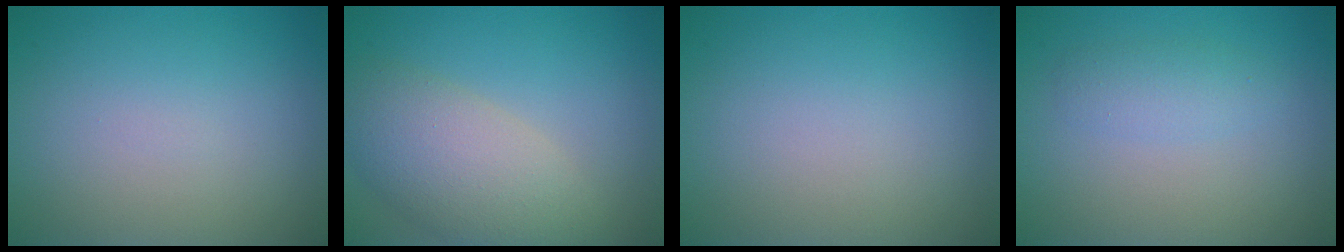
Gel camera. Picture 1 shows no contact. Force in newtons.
{"total": 6.3, "press": 6.3, "slide": 0.5}
{"total": 0.0}
{"total": 1.7, "press": 1.7, "slide": 0.0}